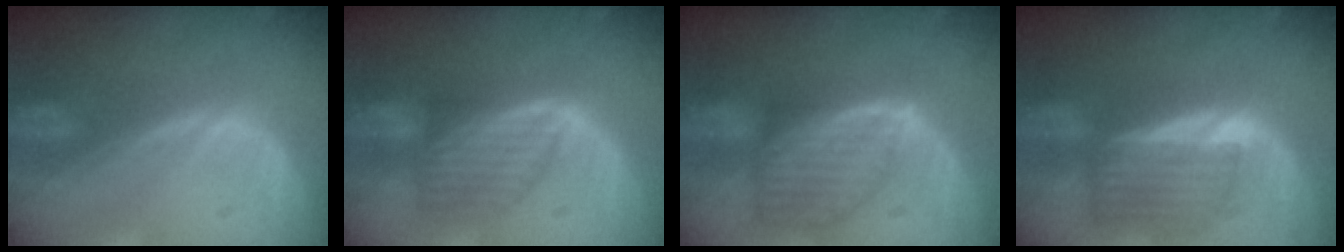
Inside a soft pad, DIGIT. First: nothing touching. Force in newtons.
{"total": 7.3, "press": 6.5, "slide": 3.3}
{"total": 8.2, "press": 7.3, "slide": 3.6}
{"total": 6.4, "press": 6.4, "slide": 0.8}